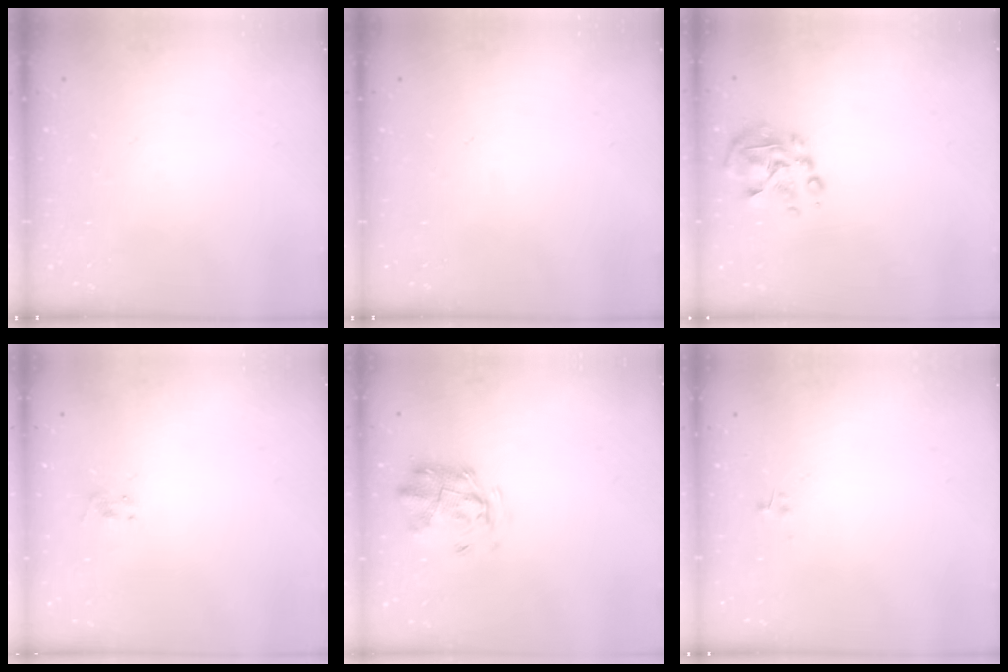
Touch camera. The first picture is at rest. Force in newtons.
{"total": 0.0}
{"total": 6.9, "press": 6.6, "slide": 1.9}
{"total": 1.0, "press": 0.6, "slide": 0.8}
{"total": 2.6, "press": 2.4, "slide": 0.8}
{"total": 0.0}